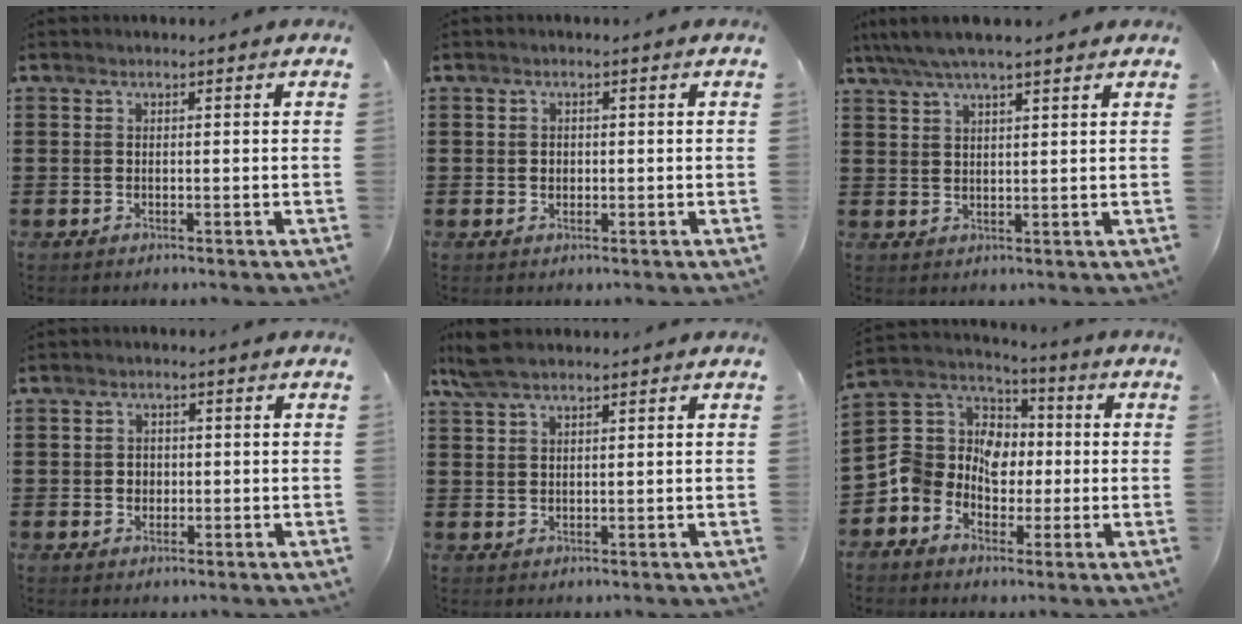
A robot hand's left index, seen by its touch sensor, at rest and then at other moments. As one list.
[{"total": 1.0, "force": [0.1, 0.9, 0.5], "torque": [-0.012, 0.007, 0.001]}, {"total": 4.4, "force": [3.5, 0.5, 2.6], "torque": [-0.059, -0.003, 0.062]}, {"total": 1.7, "force": [-0.1, 1.6, 0.6], "torque": [-0.017, 0.007, -0.004]}, {"total": 4.2, "force": [3.2, 1.1, 2.5], "torque": [-0.056, 0.003, 0.061]}, {"total": 9.3, "force": [-2.1, 8.4, 3.3], "torque": [-0.117, 0.007, -0.048]}]